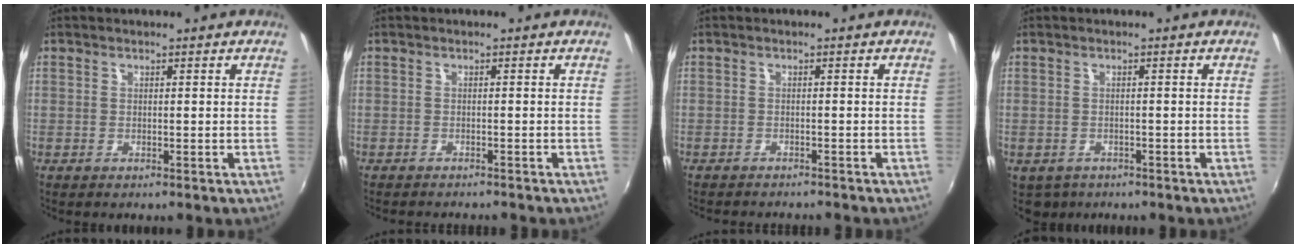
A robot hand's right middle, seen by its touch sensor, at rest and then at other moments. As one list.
[{"total": 3.0, "force": [-2.8, 0.5, 0.9], "torque": [-0.025, -0.014, -0.043]}, {"total": 4.2, "force": [-4.0, 0.7, 1.2], "torque": [-0.035, -0.014, -0.059]}, {"total": 2.8, "force": [-1.5, 2.2, 0.9], "torque": [-0.023, -0.008, -0.017]}]